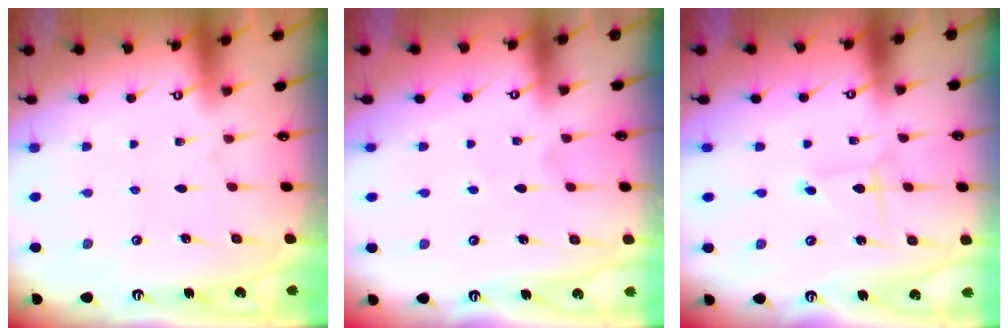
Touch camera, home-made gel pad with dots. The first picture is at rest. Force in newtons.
{"total": 2.8, "press": 2.7, "slide": 0.3}
{"total": 1.4, "press": 1.4, "slide": 0.1}